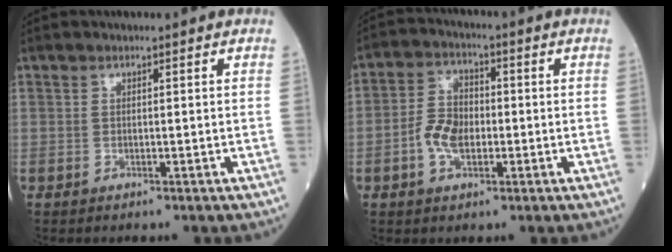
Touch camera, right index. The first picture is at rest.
{"total": 6.1, "force": [-1.5, 3.7, 4.6], "torque": [-0.100, 0.011, -0.032]}